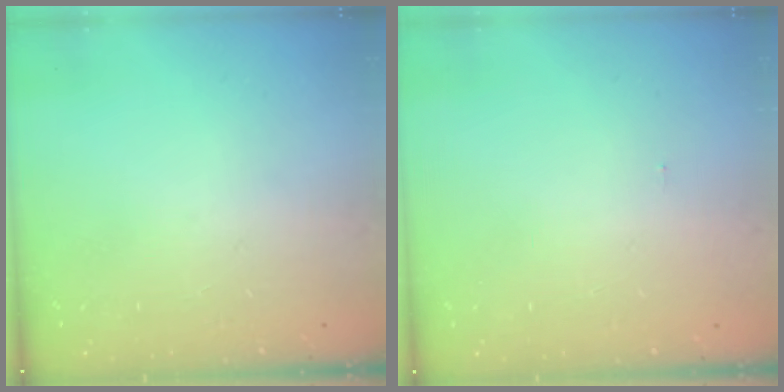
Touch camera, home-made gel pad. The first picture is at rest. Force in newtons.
{"total": 6.0, "press": 0.9, "slide": 5.9}